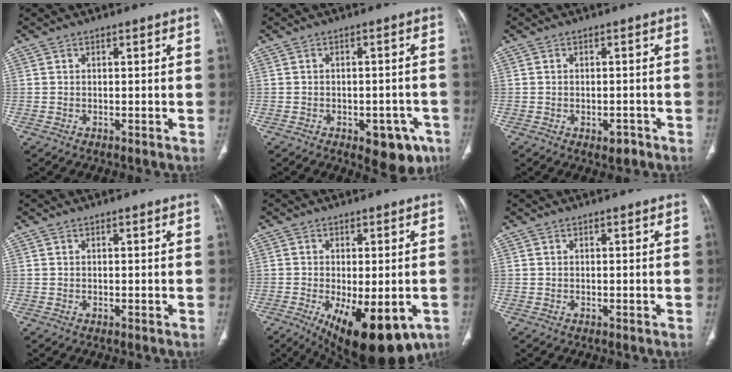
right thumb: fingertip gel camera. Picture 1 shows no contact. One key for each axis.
{"total": 8.8, "fx": -4.6, "fy": 4.7, "fz": 5.8, "tx": -0.040, "ty": 0.020, "tz": -0.052}
{"total": 2.4, "fx": -1.3, "fy": 1.4, "fz": 1.5, "tx": -0.015, "ty": 0.009, "tz": -0.010}
{"total": 0.0}
{"total": 16.9, "fx": -7.4, "fy": 7.2, "fz": 13.4, "tx": -0.170, "ty": -0.014, "tz": -0.093}
{"total": 0.0}